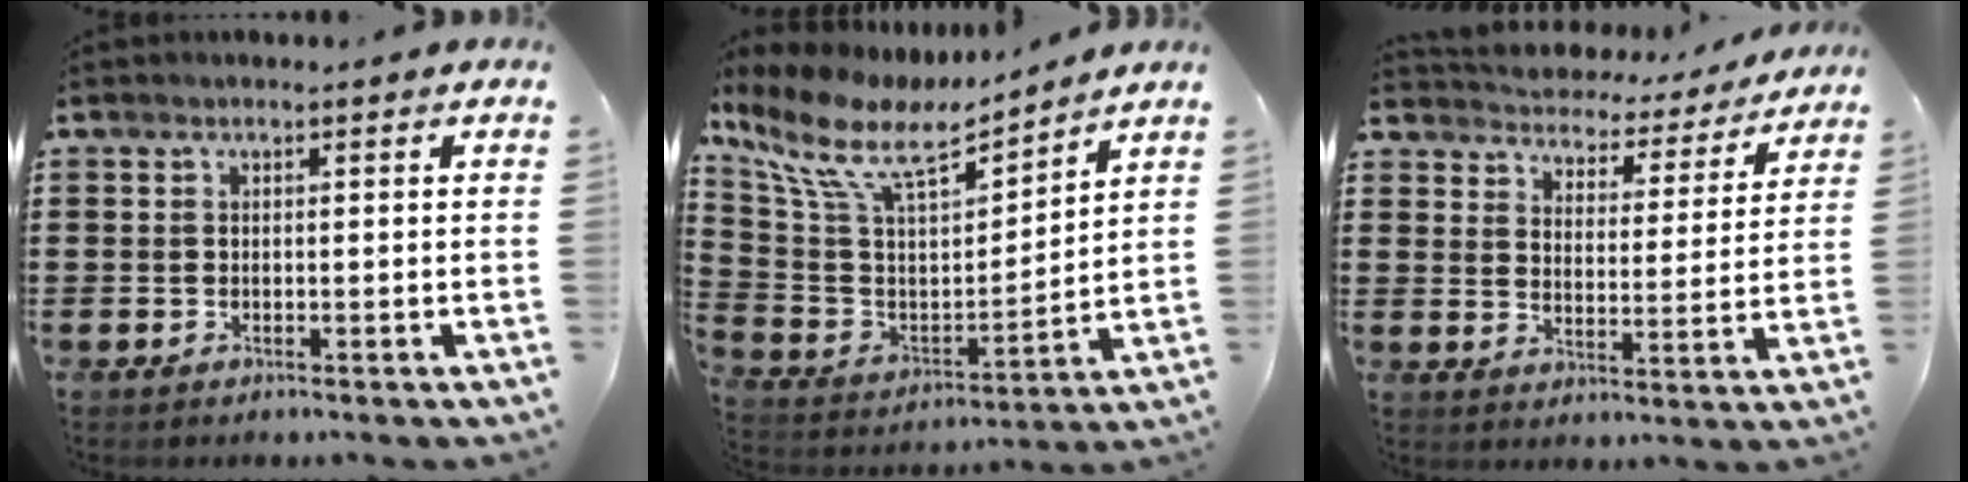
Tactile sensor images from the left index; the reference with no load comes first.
{"total": 10.1, "force": [7.1, 3.6, 6.3], "torque": [-0.151, -0.040, 0.119]}
{"total": 3.7, "force": [3.6, 0.4, -0.1], "torque": [-0.023, -0.033, 0.055]}